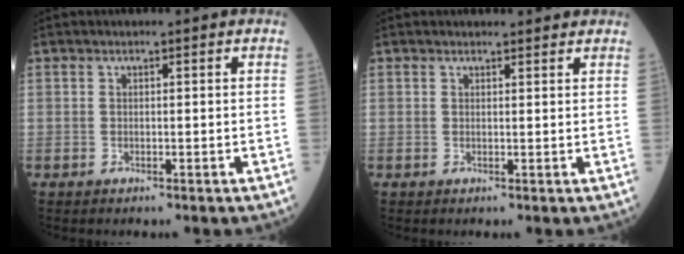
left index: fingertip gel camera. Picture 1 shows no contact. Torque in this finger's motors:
{"motor_torque": [0.54, -1.14, -0.19, -0.01]}